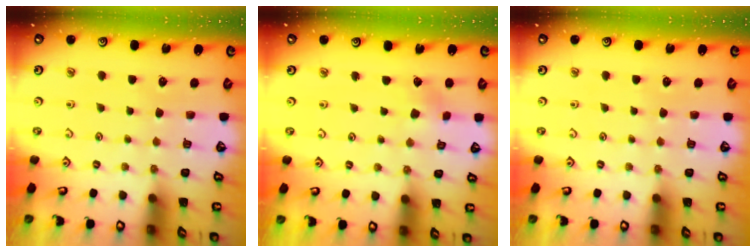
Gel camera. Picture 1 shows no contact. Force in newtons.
{"total": 1.9, "press": 1.9, "slide": 0.2}
{"total": 0.0}